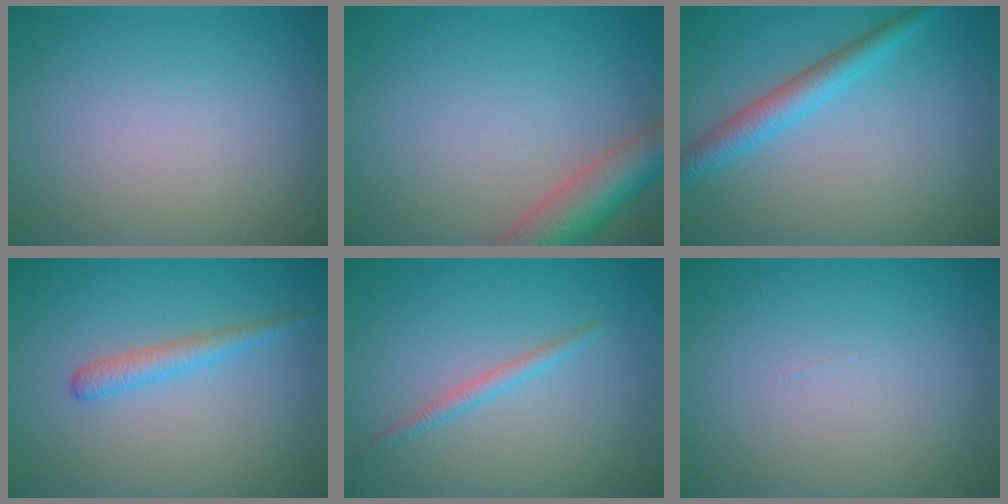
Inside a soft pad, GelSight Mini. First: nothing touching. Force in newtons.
{"total": 5.6, "press": 5.6, "slide": 0.3}
{"total": 3.0, "press": 3.0, "slide": 0.2}
{"total": 1.9, "press": 1.9, "slide": 0.1}
{"total": 1.3, "press": 1.3, "slide": 0.1}
{"total": 0.0}